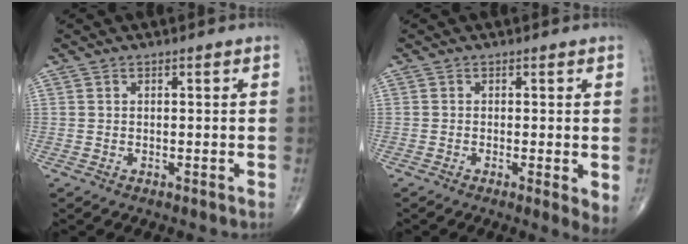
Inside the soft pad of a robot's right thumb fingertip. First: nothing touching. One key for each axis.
{"total": 3.5, "fx": -0.4, "fy": 0.7, "fz": 3.4, "tx": -0.055, "ty": -0.014, "tz": -0.012}